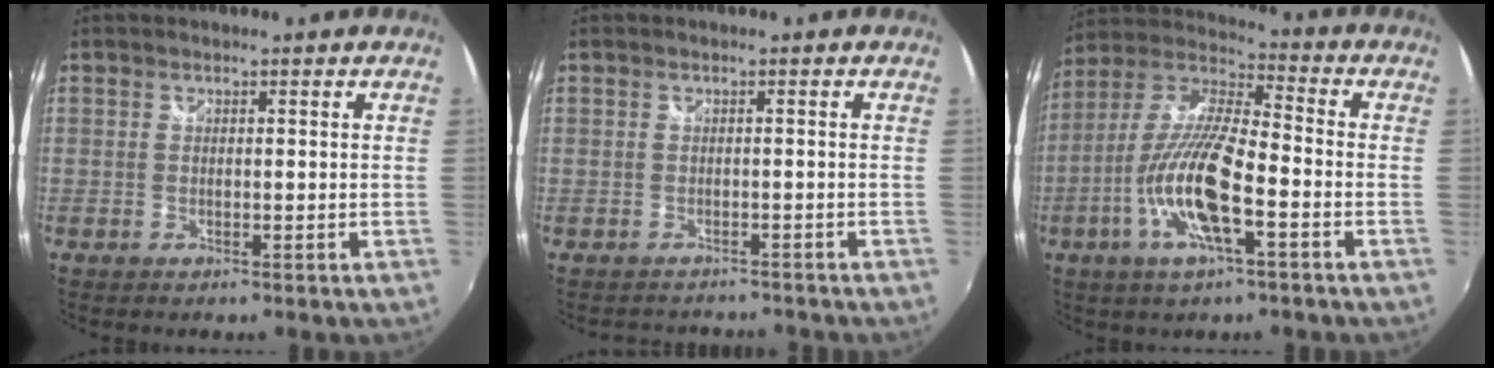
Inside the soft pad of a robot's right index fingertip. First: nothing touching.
{"total": 3.5, "force": [-3.1, 1.6, 0.5], "torque": [-0.007, 0.002, -0.045]}
{"total": 15.6, "force": [-5.8, 3.6, 14.0], "torque": [-0.284, -0.009, -0.116]}